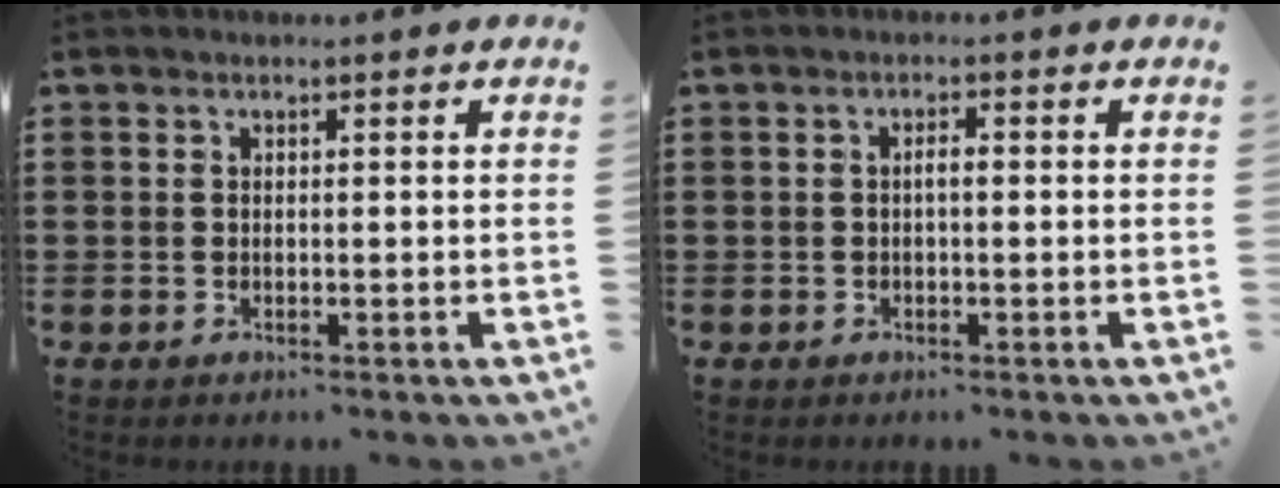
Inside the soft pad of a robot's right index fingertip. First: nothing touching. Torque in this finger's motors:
{"motor_torque": [0.32, -0.19, 0.05, 0.05]}